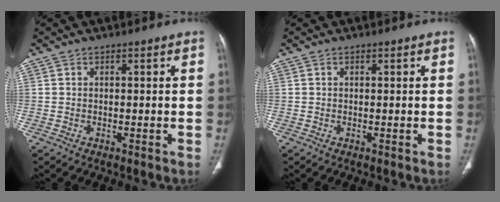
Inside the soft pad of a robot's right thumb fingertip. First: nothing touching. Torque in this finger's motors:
{"motor_torque": [-0.43, 0.17, -0.35, 0.26, -0.02]}